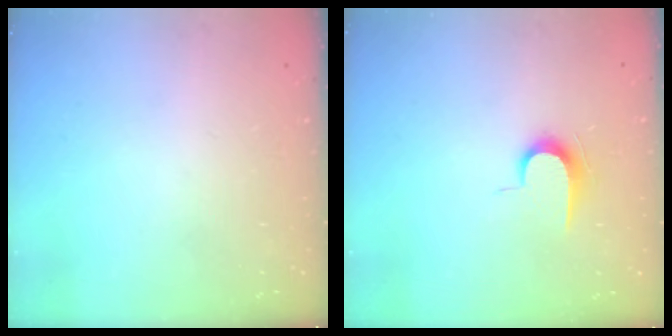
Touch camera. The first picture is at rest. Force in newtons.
{"total": 7.2, "press": 7.1, "slide": 0.7}